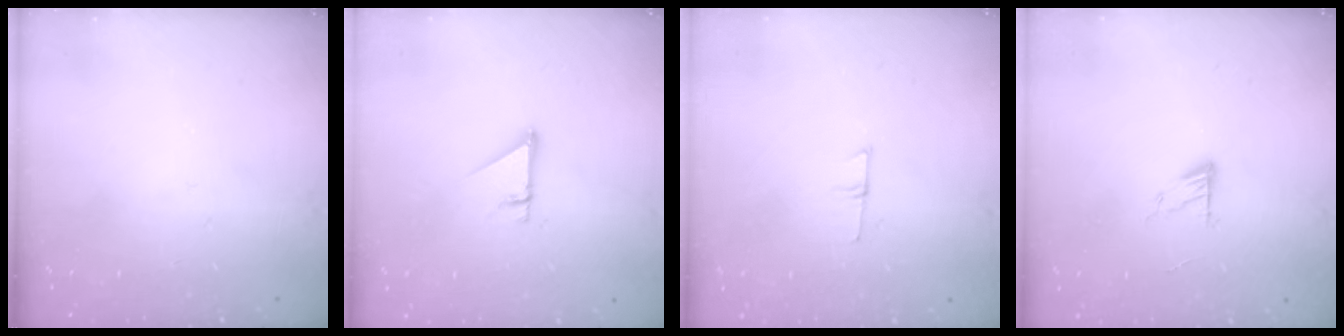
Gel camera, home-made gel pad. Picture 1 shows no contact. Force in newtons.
{"total": 2.7, "press": 2.7, "slide": 0.2}
{"total": 4.4, "press": 4.3, "slide": 1.0}
{"total": 7.9, "press": 7.9, "slide": 0.7}